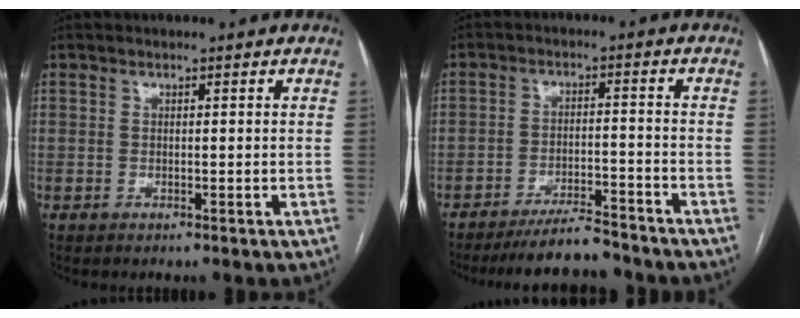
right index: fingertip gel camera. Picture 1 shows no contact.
{"total": 8.6, "force": [-8.1, 0.9, 2.9], "torque": [-0.040, -0.004, -0.131]}